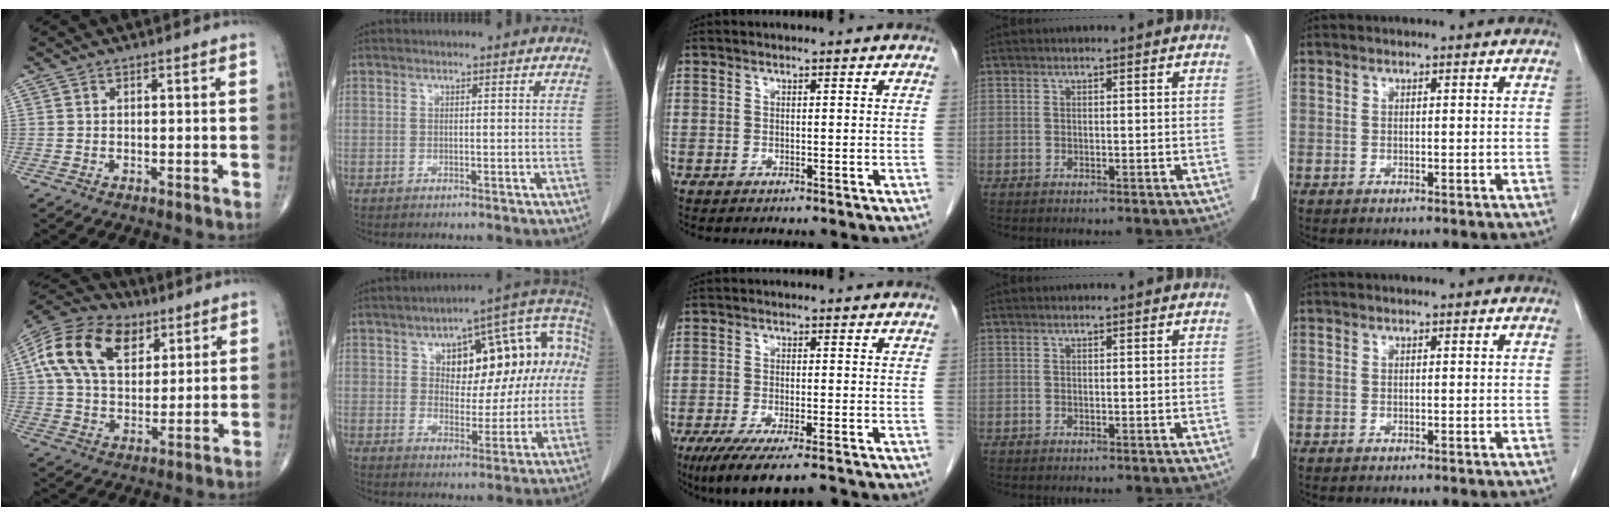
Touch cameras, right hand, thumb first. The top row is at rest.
{"thumb": {"total": 19.3, "force": [7.5, 12.4, 12.8], "torque": [-0.231, 0.003, 0.127]}, "index": {"total": 17.9, "force": [3.3, 9.2, 15.1], "torque": [-0.201, 0.054, 0.048]}, "middle": {"total": 10.7, "force": [-8.4, 1.6, 6.4], "torque": [-0.091, -0.020, -0.133]}}